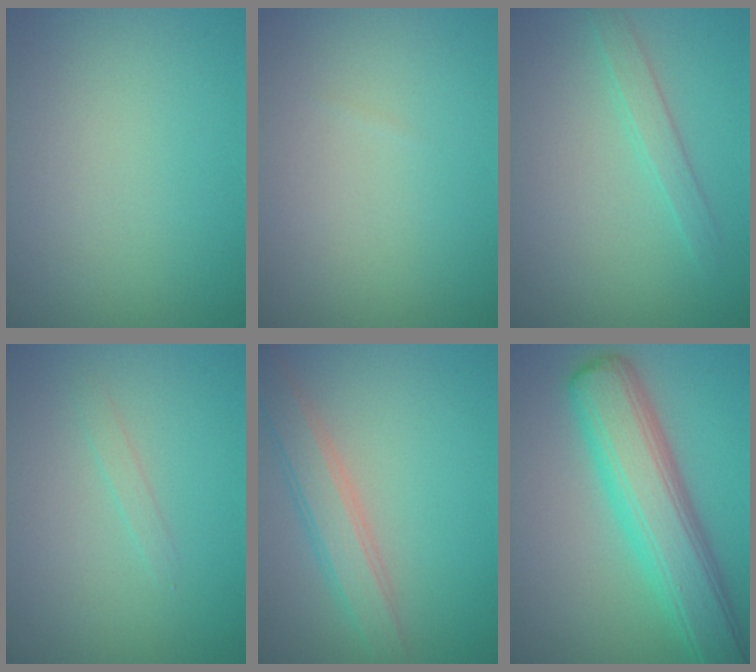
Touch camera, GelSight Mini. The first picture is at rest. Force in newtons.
{"total": 0.0}
{"total": 1.7, "press": 1.7, "slide": 0.1}
{"total": 0.8, "press": 0.8, "slide": 0.1}
{"total": 3.5, "press": 3.5, "slide": 0.2}
{"total": 8.0, "press": 8.0, "slide": 0.2}